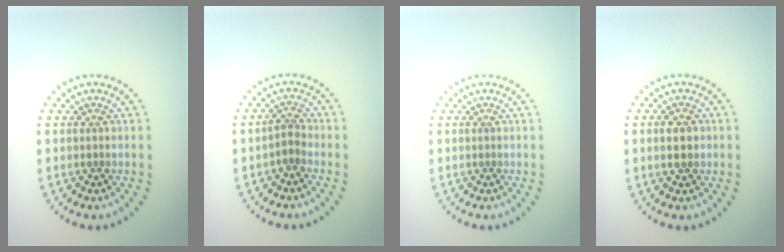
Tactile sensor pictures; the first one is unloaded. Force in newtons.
{"total": 1.4, "press": 1.0, "slide": 1.0}
{"total": 0.0}
{"total": 2.4, "press": 2.4, "slide": 0.1}